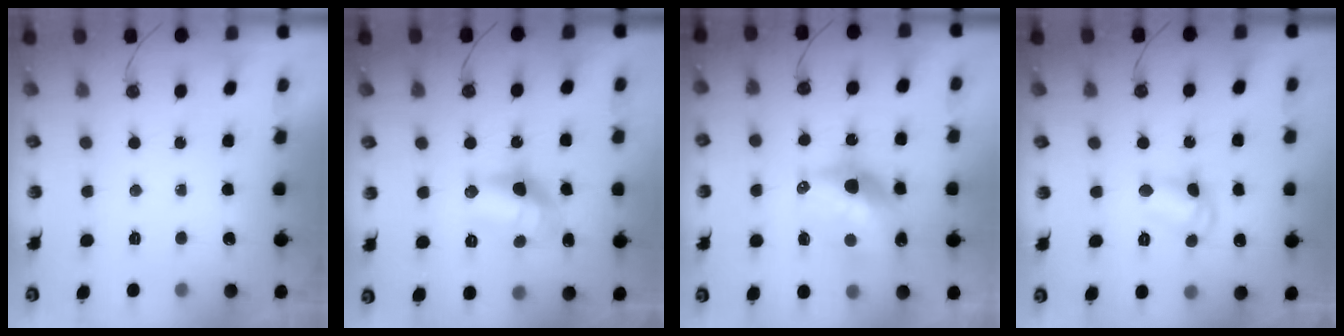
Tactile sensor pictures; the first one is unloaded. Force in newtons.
{"total": 12.6, "press": 12.6, "slide": 0.6}
{"total": 14.6, "press": 14.6, "slide": 1.1}
{"total": 9.9, "press": 9.9, "slide": 0.6}